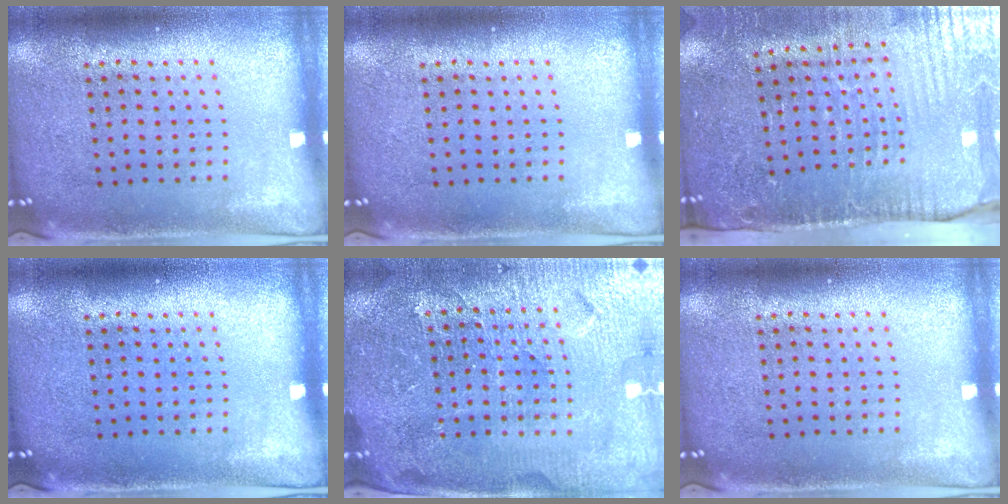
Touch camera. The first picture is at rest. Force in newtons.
{"total": 0.0}
{"total": 4.5, "press": 3.9, "slide": 2.4}
{"total": 0.0}
{"total": 4.8, "press": 4.5, "slide": 1.7}
{"total": 0.0}